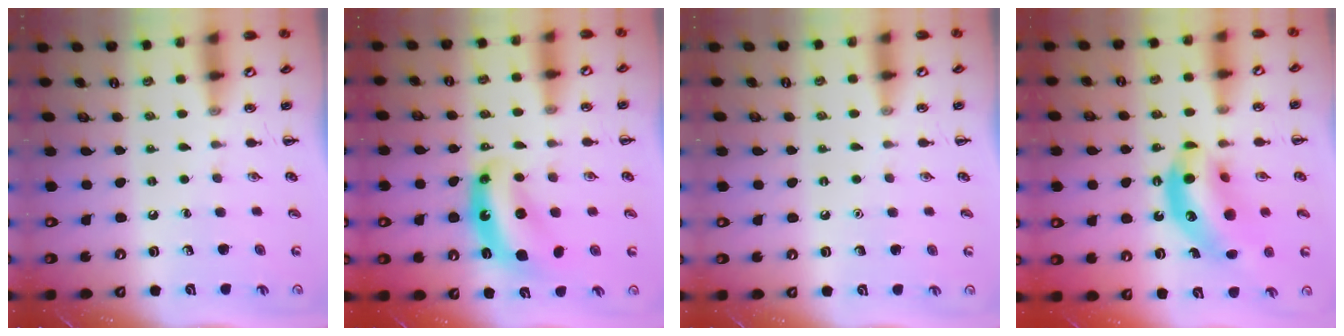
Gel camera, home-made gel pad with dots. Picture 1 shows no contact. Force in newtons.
{"total": 7.2, "press": 7.1, "slide": 1.5}
{"total": 1.6, "press": 1.6, "slide": 0.1}
{"total": 13.5, "press": 13.0, "slide": 3.5}